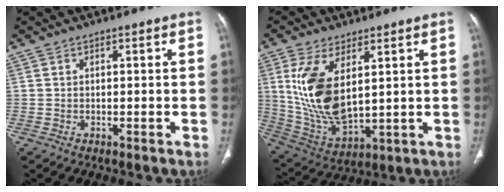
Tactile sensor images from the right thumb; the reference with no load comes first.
{"total": 15.1, "force": [4.0, 7.3, 12.6], "torque": [-0.251, -0.023, 0.098]}